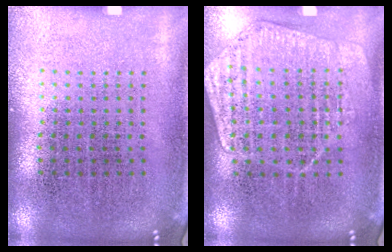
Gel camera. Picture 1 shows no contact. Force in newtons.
{"total": 1.4, "press": 1.4, "slide": 0.3}